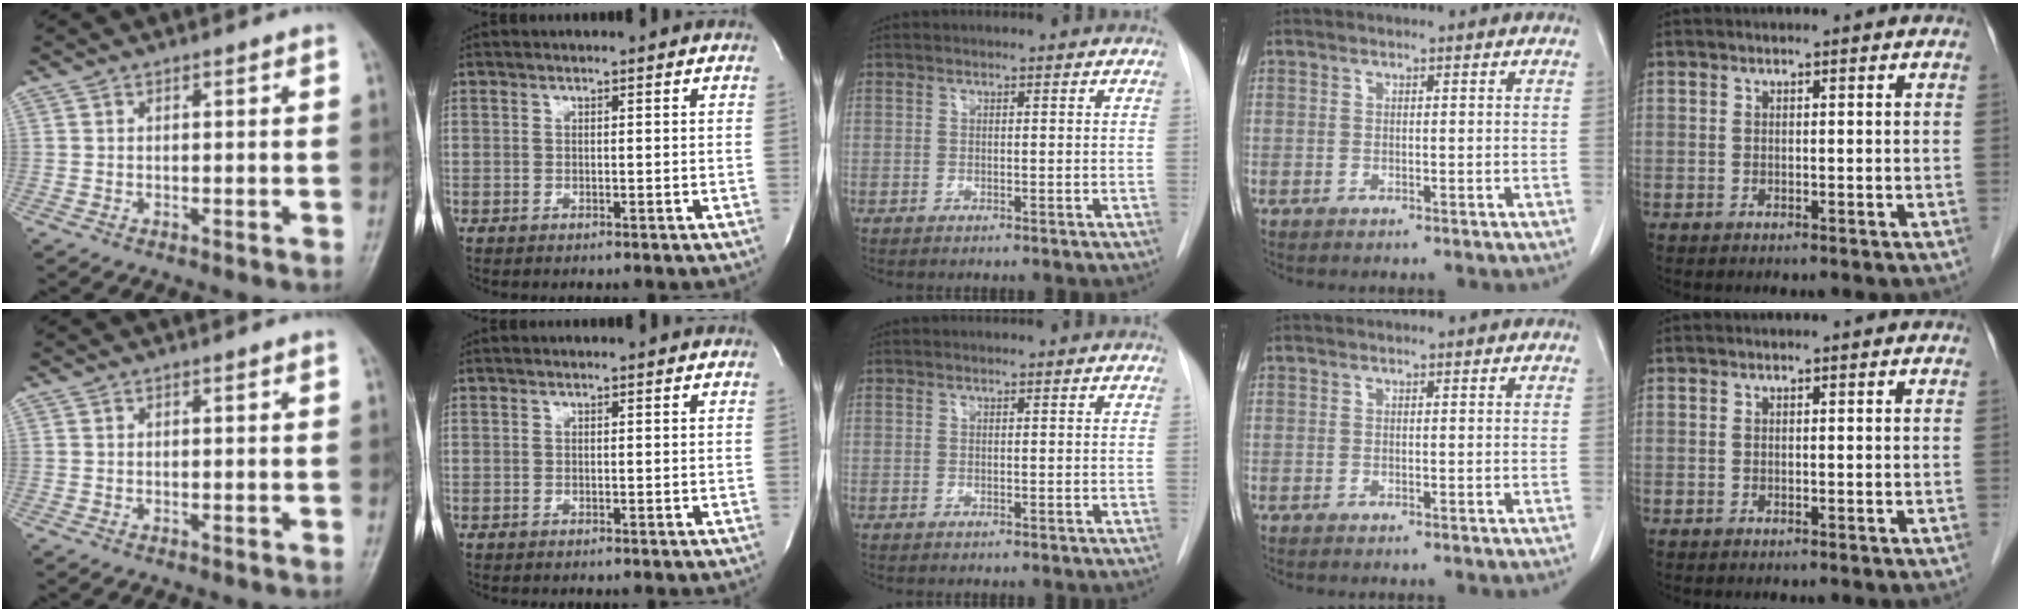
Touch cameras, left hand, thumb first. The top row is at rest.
{}